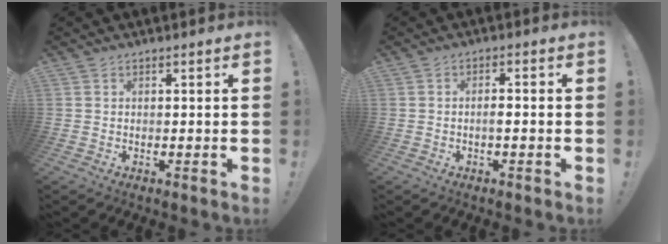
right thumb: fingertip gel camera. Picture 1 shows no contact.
{"total": 2.5, "force": [-1.0, 0.3, 2.2], "torque": [-0.039, 0.001, -0.018]}